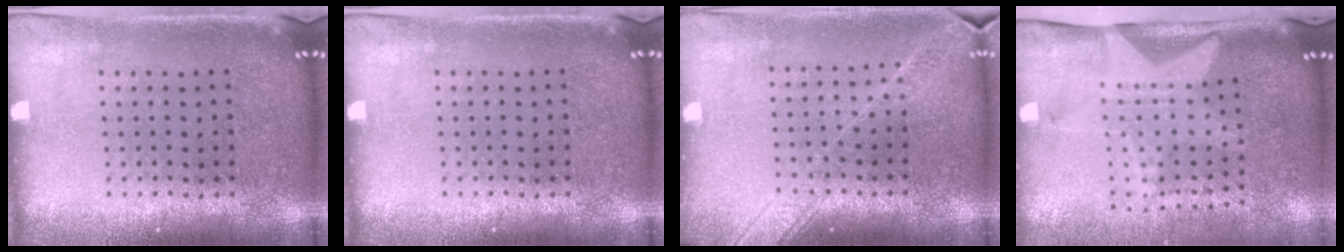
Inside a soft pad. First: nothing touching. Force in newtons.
{"total": 0.0}
{"total": 1.8, "press": 1.5, "slide": 1.0}
{"total": 2.1, "press": 1.5, "slide": 1.4}